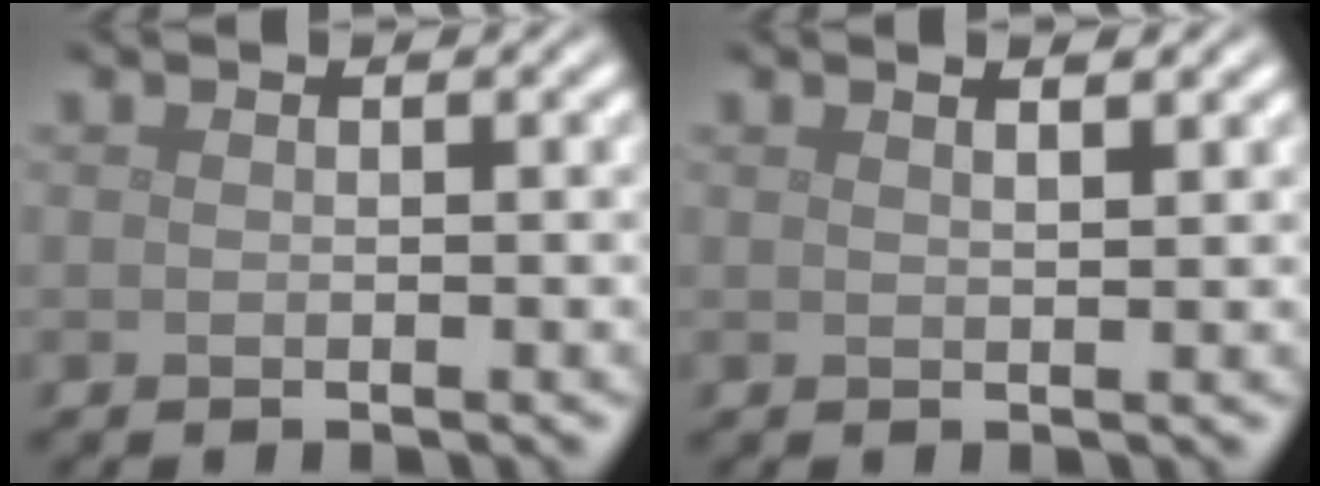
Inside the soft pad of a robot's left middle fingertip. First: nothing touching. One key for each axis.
{"total": 2.2, "fx": 1.5, "fy": 0.9, "fz": 1.4, "tx": 0.001, "ty": 0.003, "tz": -0.004}